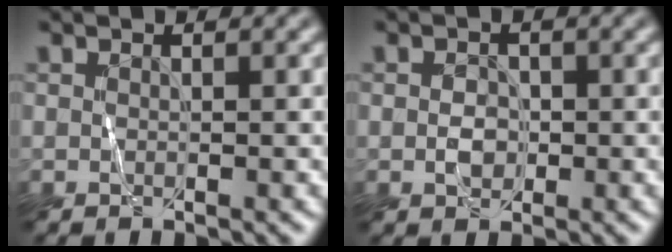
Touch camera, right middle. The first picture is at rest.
{"total": 1.5, "force": [-0.2, 1.3, 0.8], "torque": [-0.019, 0.001, -0.003]}